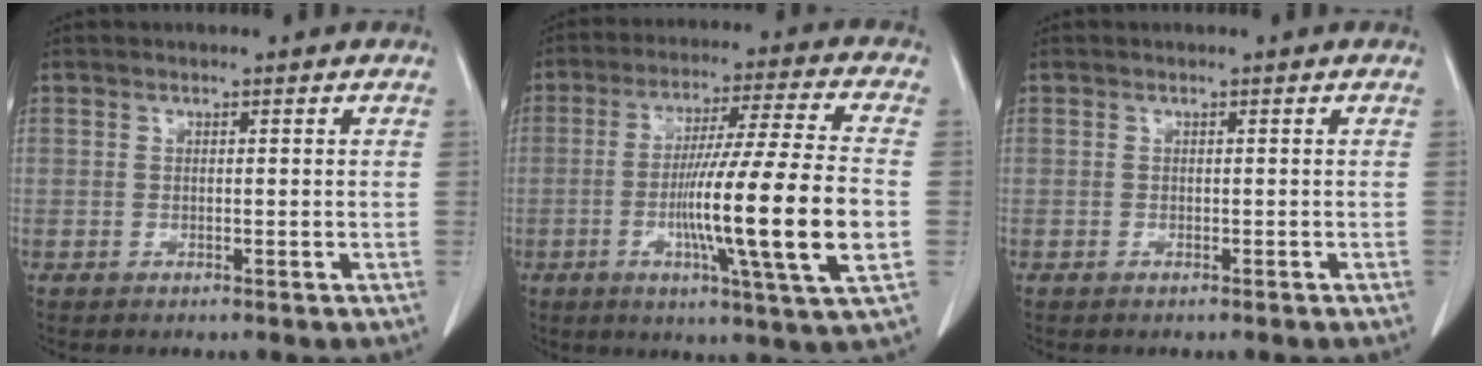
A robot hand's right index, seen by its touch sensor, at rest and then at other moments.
{"total": 17.9, "force": [-3.5, -1.0, 17.5], "torque": [-0.293, -0.010, -0.063]}
{"total": 0.0}